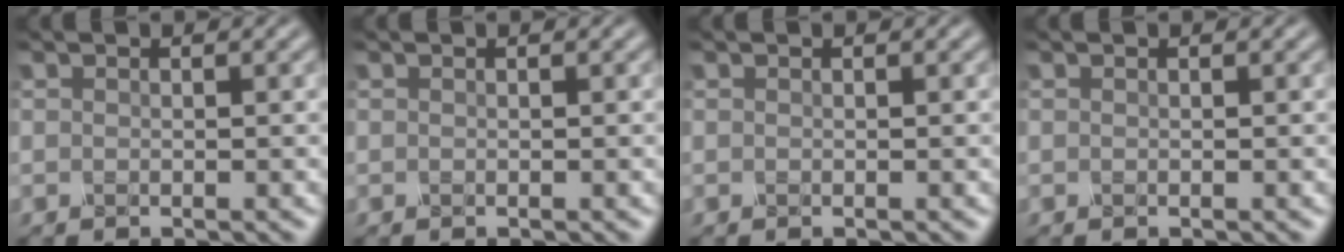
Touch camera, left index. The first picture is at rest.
{"total": 0.0}
{"total": 0.0}
{"total": 0.0}